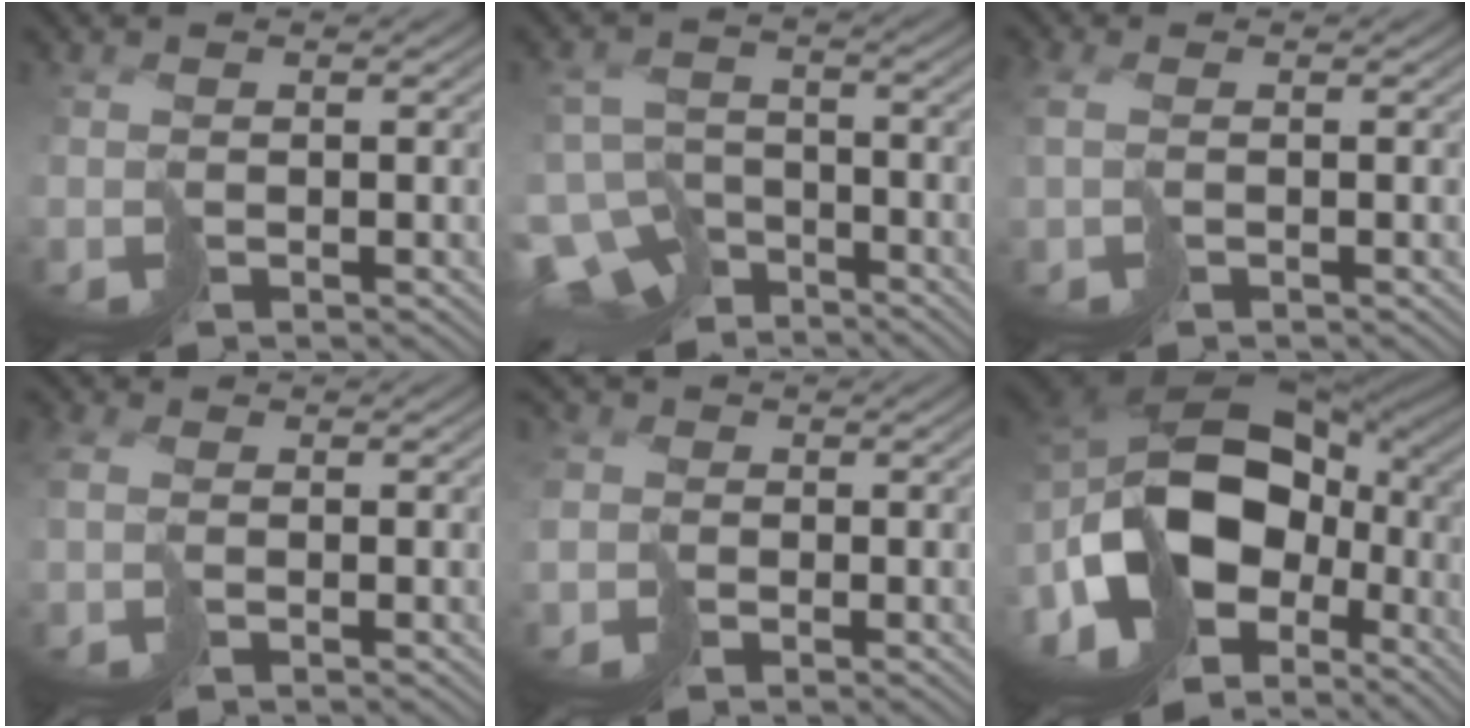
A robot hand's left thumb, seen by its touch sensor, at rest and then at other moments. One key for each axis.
{"total": 9.5, "fx": -7.7, "fy": 4.7, "fz": 3.1, "tx": -0.065, "ty": -0.010, "tz": -0.126}
{"total": 2.9, "fx": -0.5, "fy": 1.7, "fz": 2.3, "tx": -0.058, "ty": 0.001, "tz": -0.005}
{"total": 3.4, "fx": -0.3, "fy": 2.4, "fz": 2.3, "tx": -0.077, "ty": 0.004, "tz": -0.007}
{"total": 5.2, "fx": -0.5, "fy": 4.5, "fz": 2.6, "tx": -0.094, "ty": 0.007, "tz": -0.029}
{"total": 19.2, "fx": -3.3, "fy": 11.8, "fz": 14.7, "tx": -0.319, "ty": -0.009, "tz": -0.054}